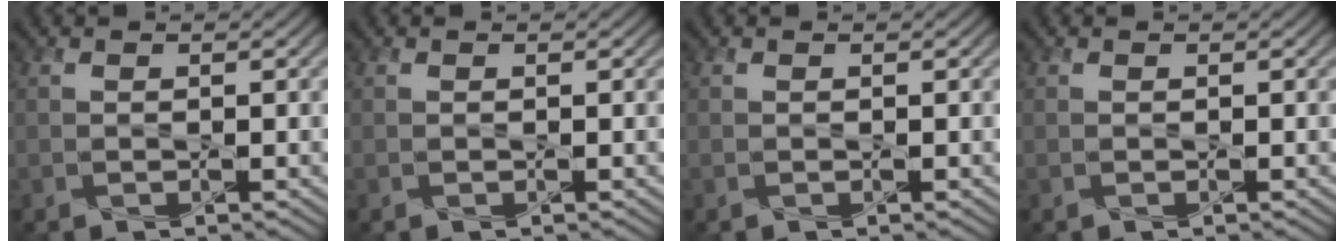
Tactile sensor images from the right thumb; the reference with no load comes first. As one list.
[{"total": 0.0}, {"total": 0.0}, {"total": 0.0}]